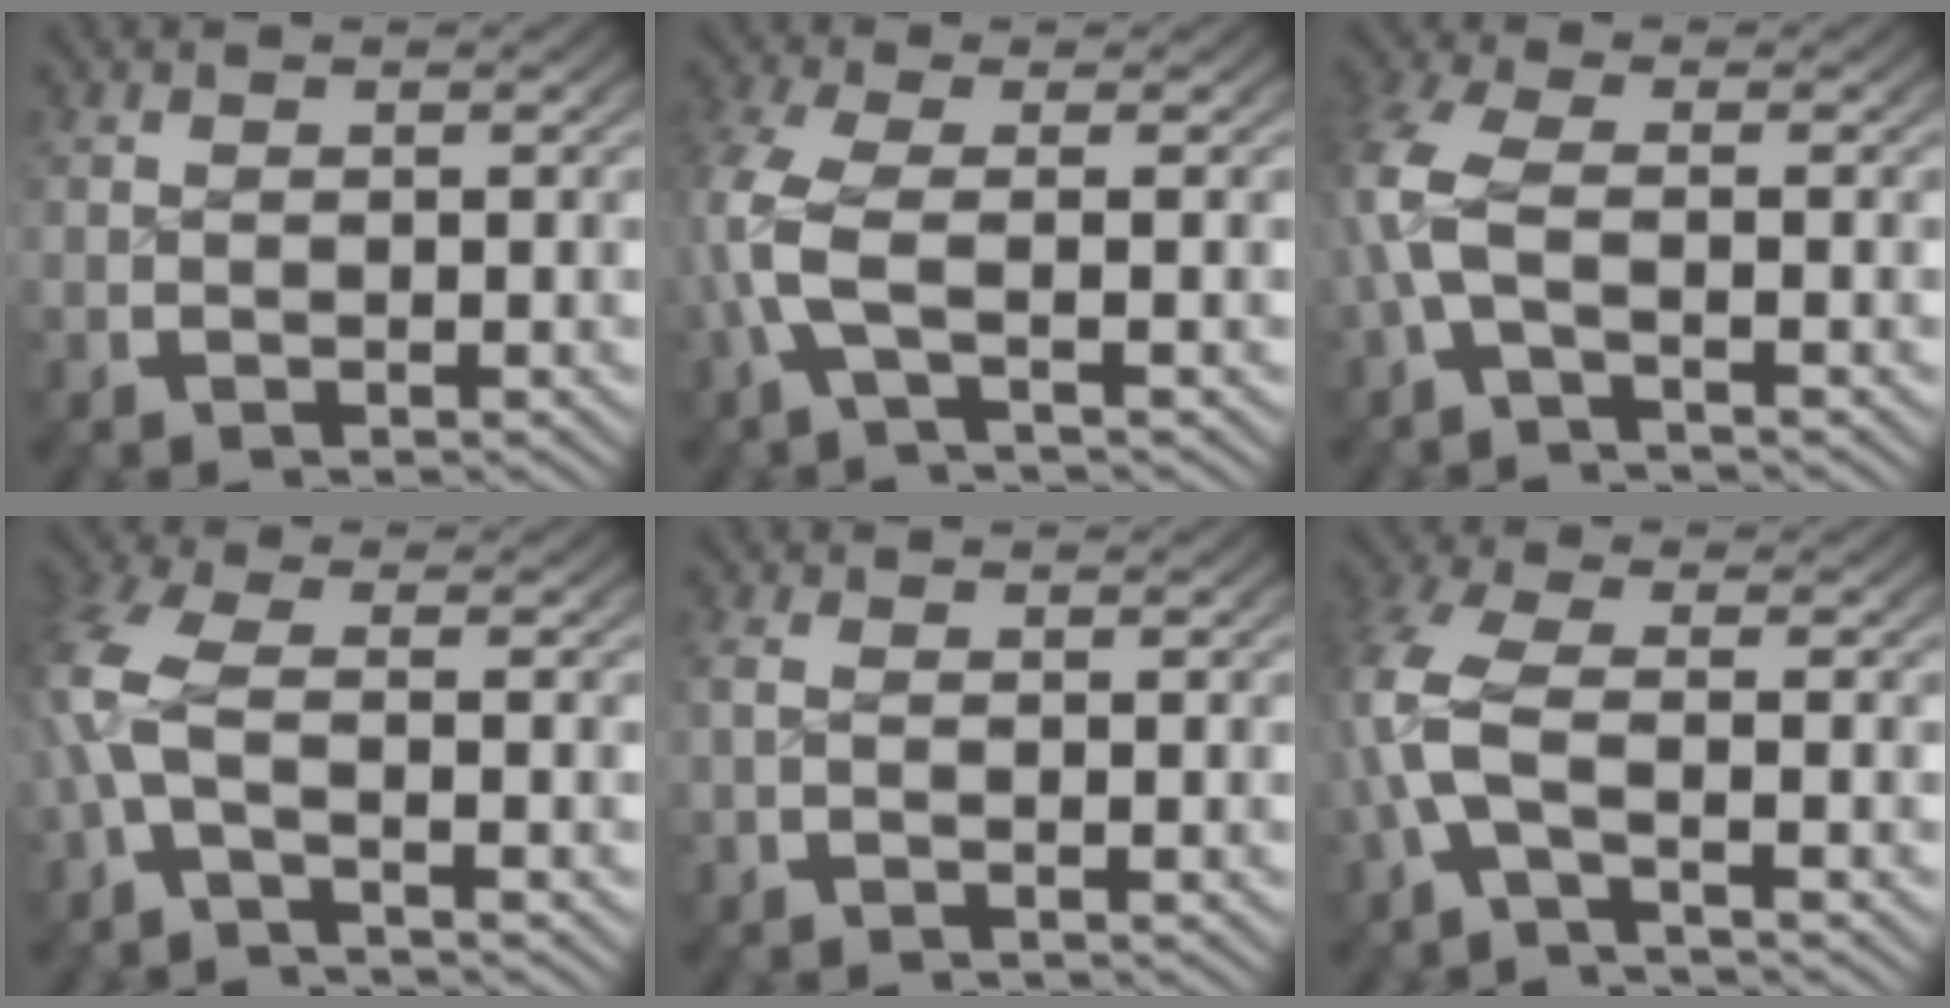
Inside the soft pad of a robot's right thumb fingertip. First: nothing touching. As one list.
[{"total": 5.3, "force": [-0.4, 2.6, 4.6], "torque": [-0.141, -0.016, 0.000]}, {"total": 4.8, "force": [-0.4, 2.7, 4.0], "torque": [-0.121, -0.013, -0.004]}, {"total": 4.9, "force": [-0.5, 2.6, 4.1], "torque": [-0.124, -0.014, -0.005]}, {"total": 1.2, "force": [-0.2, 0.5, 1.1], "torque": [-0.030, -0.002, -0.003]}, {"total": 6.1, "force": [-0.8, 3.5, 4.9], "torque": [-0.145, -0.017, -0.010]}]